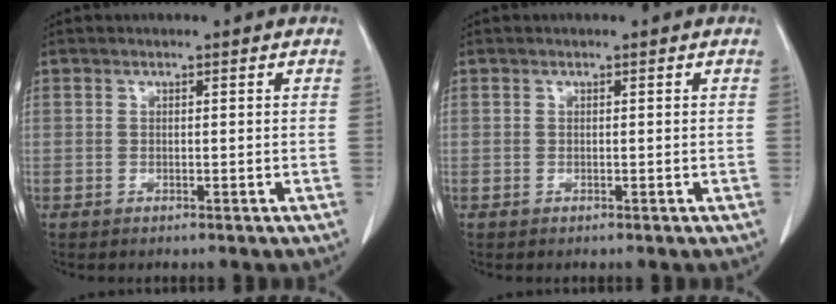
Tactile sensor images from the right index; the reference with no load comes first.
{"total": 0.0}